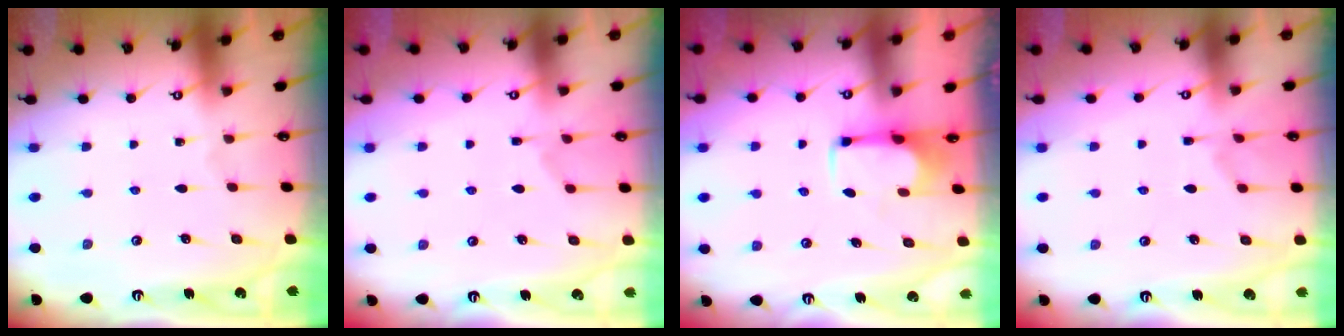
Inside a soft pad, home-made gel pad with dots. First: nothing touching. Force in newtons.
{"total": 2.4, "press": 2.1, "slide": 1.1}
{"total": 2.3, "press": 2.2, "slide": 0.9}
{"total": 2.2, "press": 1.8, "slide": 1.3}